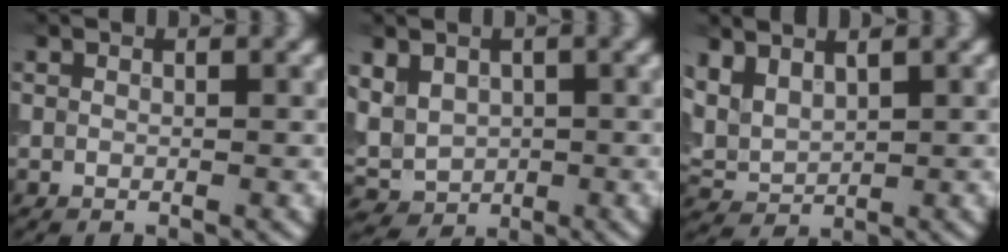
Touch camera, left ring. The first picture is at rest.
{"total": 3.9, "force": [0.6, 3.2, 2.1], "torque": [-0.047, 0.000, 0.016]}
{"total": 2.9, "force": [2.0, 1.4, 1.6], "torque": [-0.043, 0.004, 0.040]}